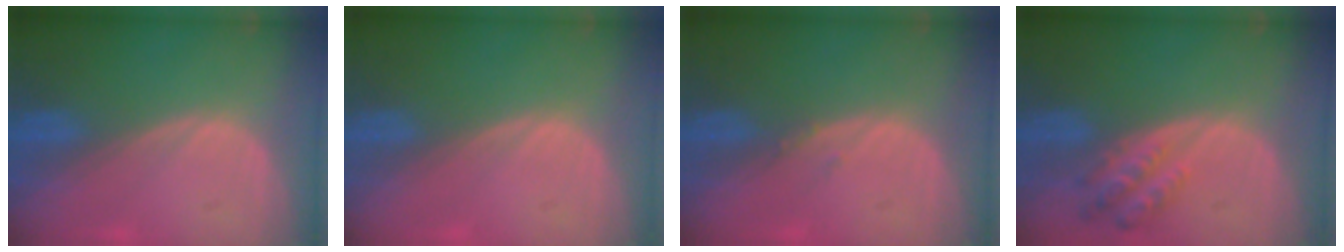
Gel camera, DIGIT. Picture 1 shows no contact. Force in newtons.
{"total": 0.0}
{"total": 0.7, "press": 0.7, "slide": 0.3}
{"total": 5.3, "press": 5.0, "slide": 1.9}